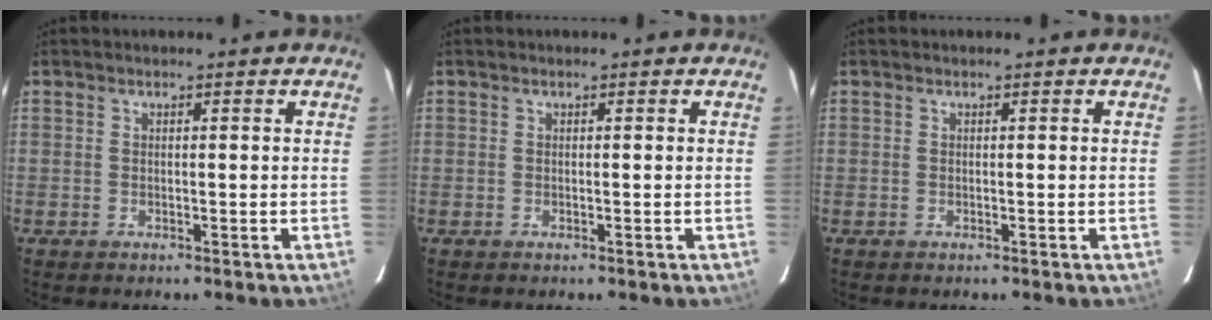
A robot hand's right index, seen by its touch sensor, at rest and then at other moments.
{"total": 0.0}
{"total": 0.0}